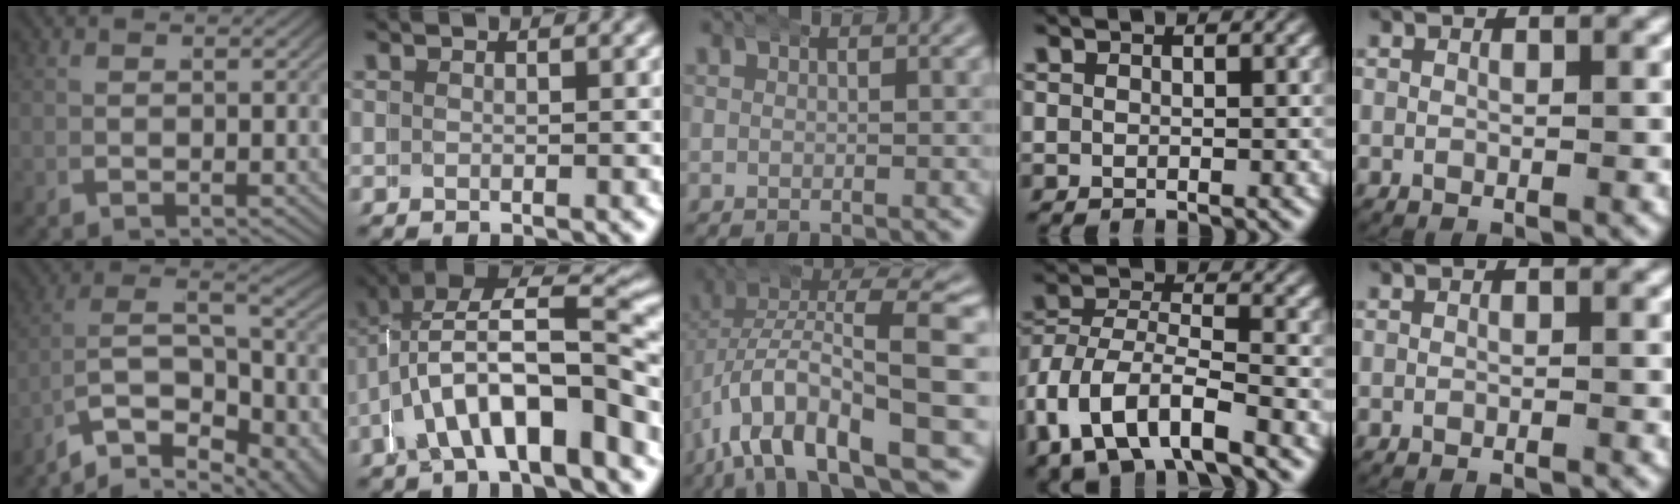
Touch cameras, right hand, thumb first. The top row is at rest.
{"thumb": {"total": 13.6, "force": [-3.2, 9.2, 9.4], "torque": [-0.202, -0.053, -0.041]}, "index": {"total": 7.0, "force": [-0.8, 2.9, 6.3], "torque": [-0.105, -0.005, -0.009]}, "middle": {"total": 12.4, "force": [-4.0, 5.8, 10.2], "torque": [-0.179, -0.022, -0.043]}, "ring": {"total": 7.2, "force": [-1.4, 5.1, 4.9], "torque": [-0.110, -0.024, -0.017]}, "little": {"total": 0.6, "force": [-0.6, -0.2, 0.1], "torque": [-0.001, 0.003, -0.012]}}